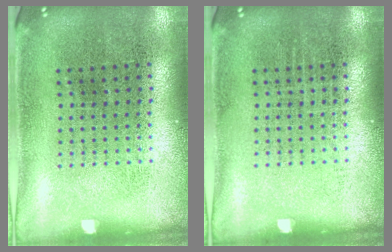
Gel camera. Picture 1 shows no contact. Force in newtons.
{"total": 0.0}